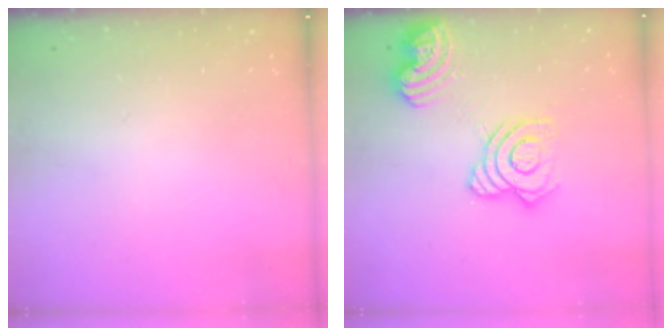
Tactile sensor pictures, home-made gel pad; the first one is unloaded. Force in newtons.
{"total": 17.0, "press": 16.9, "slide": 2.1}